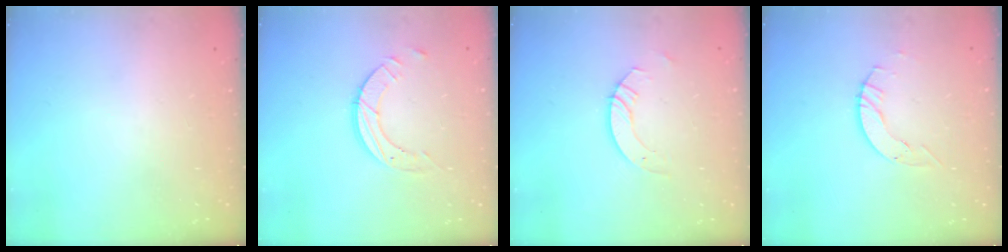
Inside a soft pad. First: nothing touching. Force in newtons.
{"total": 7.1, "press": 7.1, "slide": 0.7}
{"total": 4.8, "press": 4.8, "slide": 0.4}
{"total": 4.0, "press": 4.0, "slide": 0.5}